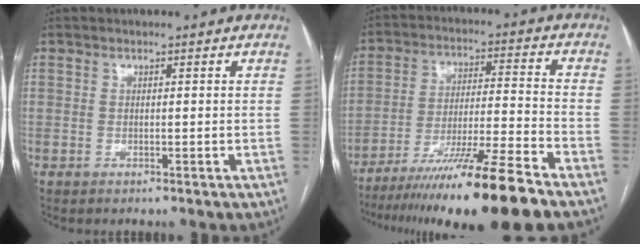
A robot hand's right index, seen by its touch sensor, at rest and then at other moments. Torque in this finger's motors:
{"motor_torque": [0.90, -1.04, 1.05, 0.21]}